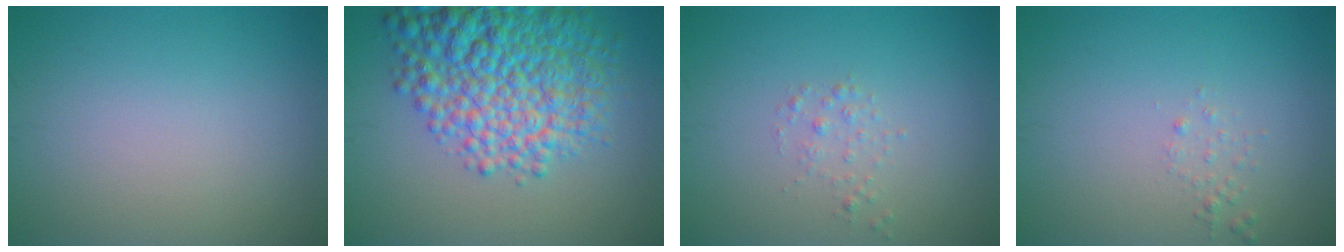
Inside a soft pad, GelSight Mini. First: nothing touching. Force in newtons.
{"total": 9.9, "press": 9.8, "slide": 0.3}
{"total": 1.0, "press": 1.0, "slide": 0.0}
{"total": 0.8, "press": 0.8, "slide": 0.1}